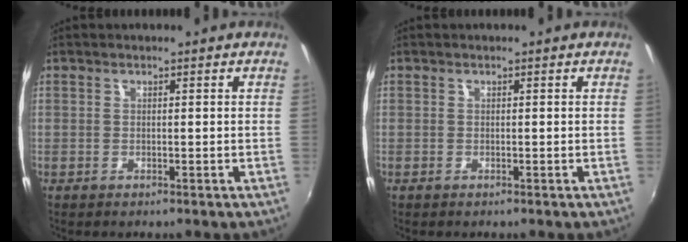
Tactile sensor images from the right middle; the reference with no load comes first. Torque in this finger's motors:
{"motor_torque": [0.22, -0.21, 0.00, 0.01]}